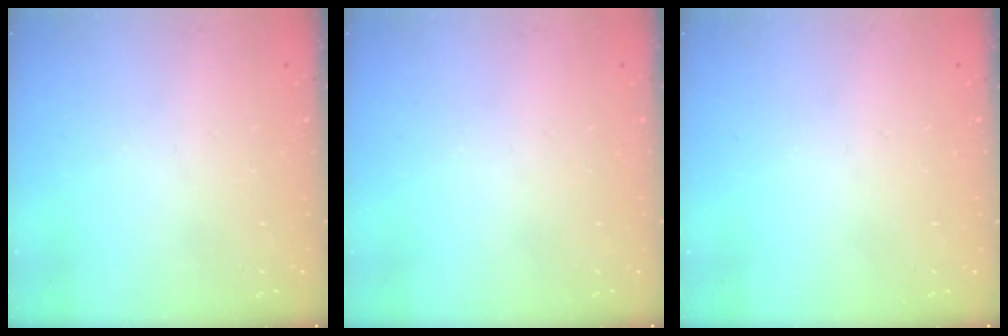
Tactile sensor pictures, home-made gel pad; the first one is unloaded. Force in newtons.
{"total": 0.0}
{"total": 0.0}